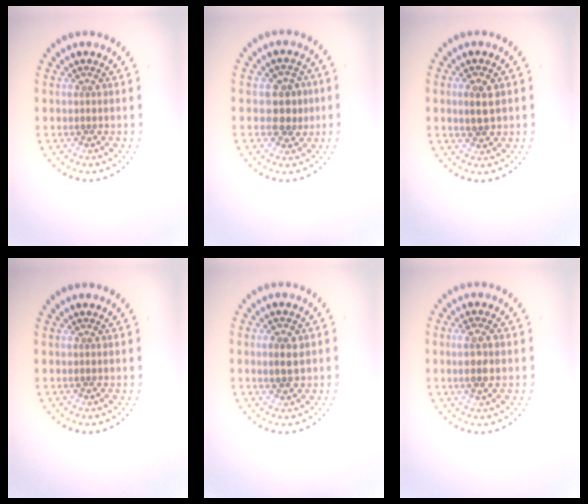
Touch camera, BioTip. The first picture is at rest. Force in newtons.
{"total": 2.7, "press": 2.5, "slide": 0.8}
{"total": 2.3, "press": 2.3, "slide": 0.3}
{"total": 0.0}
{"total": 2.2, "press": 2.2, "slide": 0.3}
{"total": 2.3, "press": 2.2, "slide": 0.8}